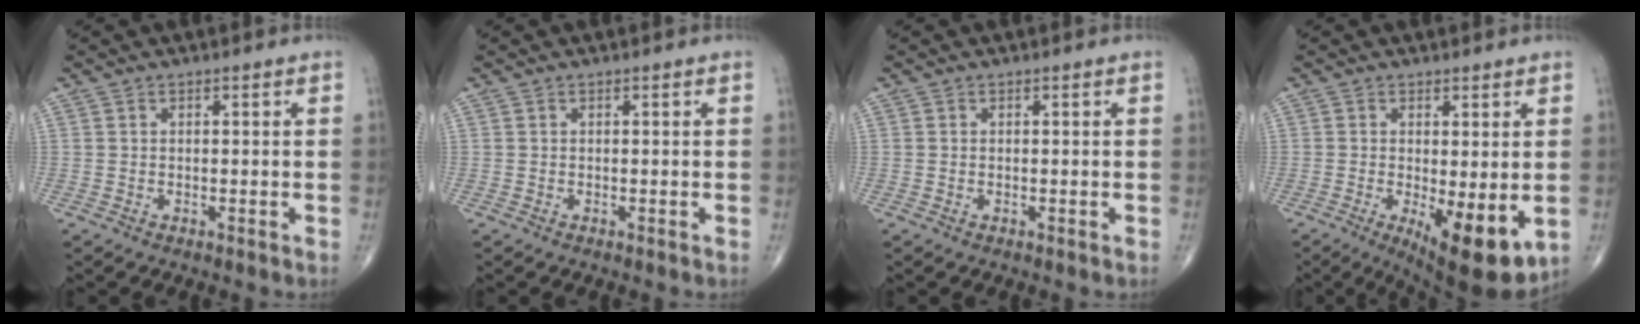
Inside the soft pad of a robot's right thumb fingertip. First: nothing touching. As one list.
[{"total": 0.0}, {"total": 0.0}, {"total": 10.9, "force": [-2.4, 3.6, 10.0], "torque": [-0.139, -0.026, -0.025]}]